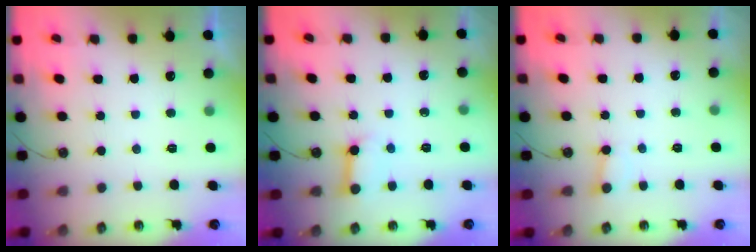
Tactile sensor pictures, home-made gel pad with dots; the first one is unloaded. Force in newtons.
{"total": 7.3, "press": 7.3, "slide": 0.9}
{"total": 3.3, "press": 3.3, "slide": 0.2}